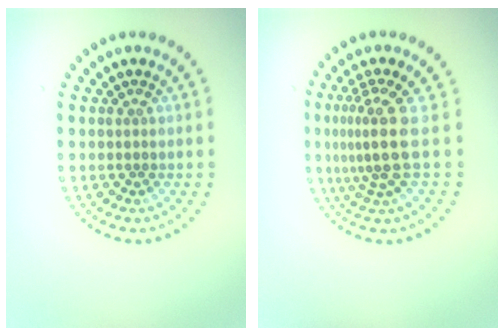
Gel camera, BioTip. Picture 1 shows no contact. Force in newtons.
{"total": 3.9, "press": 2.5, "slide": 2.9}